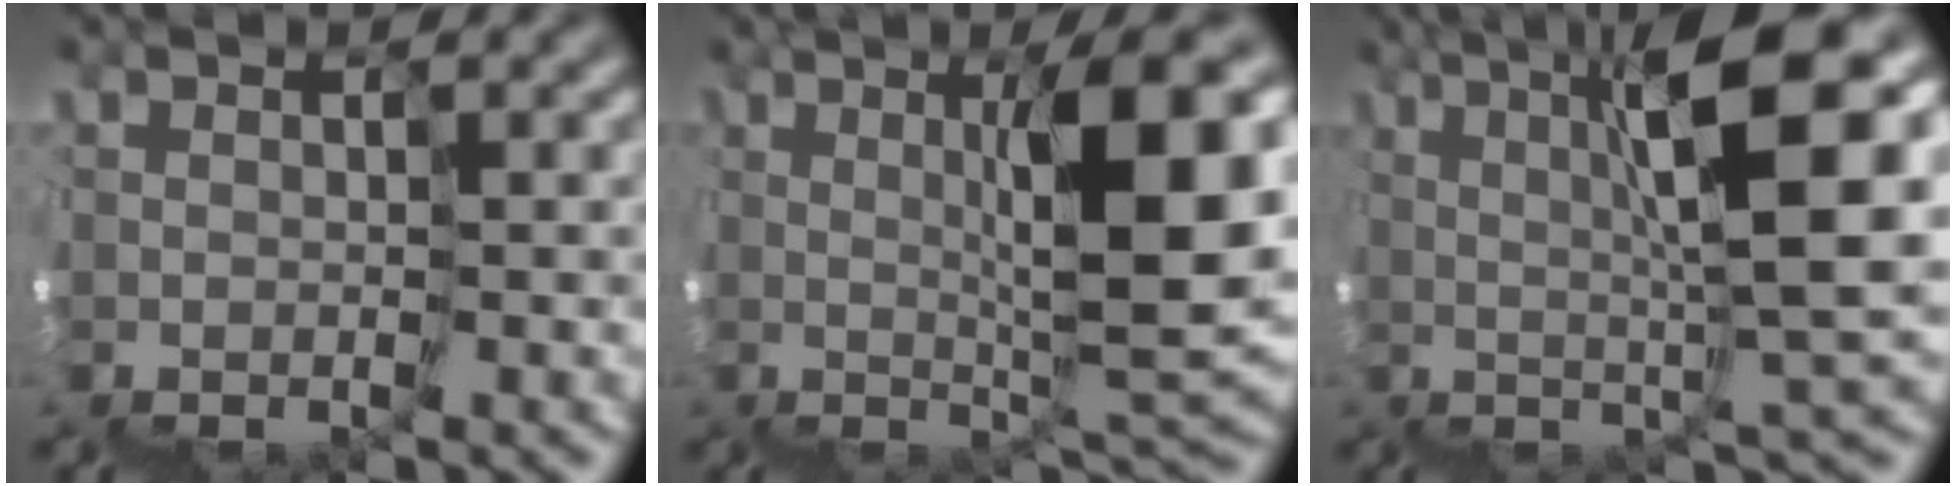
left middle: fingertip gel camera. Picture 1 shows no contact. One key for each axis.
{"total": 7.9, "fx": 2.7, "fy": 0.2, "fz": 7.4, "tx": -0.097, "ty": 0.019, "tz": 0.045}
{"total": 9.2, "fx": 3.1, "fy": -0.3, "fz": 8.7, "tx": -0.124, "ty": 0.039, "tz": 0.055}